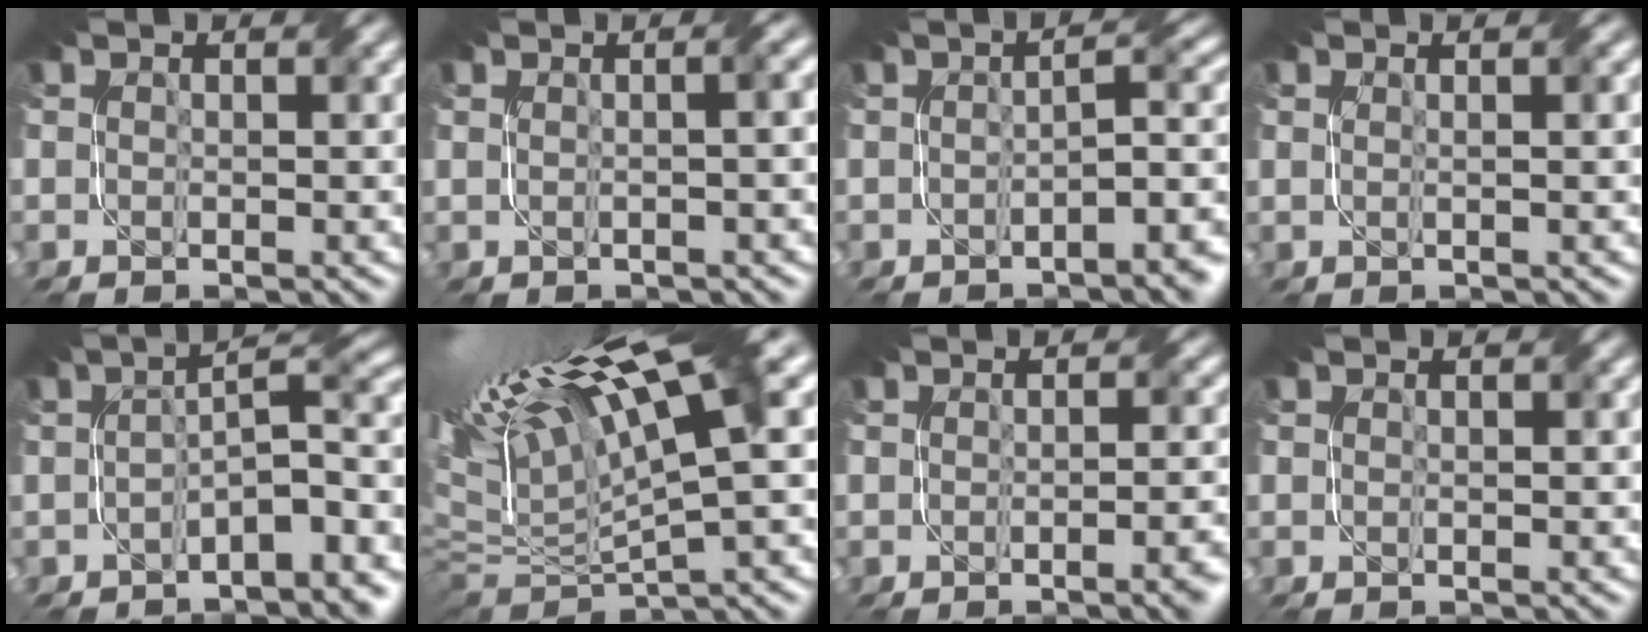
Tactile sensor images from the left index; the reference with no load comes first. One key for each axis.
{"total": 3.6, "fx": 0.7, "fy": 1.8, "fz": 3.0, "tx": -0.013, "ty": 0.022, "tz": -0.011}
{"total": 6.0, "fx": -2.2, "fy": 1.8, "fz": 5.3, "tx": -0.053, "ty": 0.010, "tz": -0.033}
{"total": 1.6, "fx": 0.6, "fy": 0.6, "fz": 1.4, "tx": -0.015, "ty": 0.001, "tz": -0.001}
{"total": 8.1, "fx": -2.8, "fy": 2.9, "fz": 7.0, "tx": -0.084, "ty": 0.013, "tz": -0.047}
{"total": 13.9, "fx": 5.1, "fy": 3.4, "fz": 12.5, "tx": -0.233, "ty": 0.033, "tz": 0.098}
{"total": 3.7, "fx": -1.3, "fy": 1.2, "fz": 3.2, "tx": -0.014, "ty": 0.004, "tz": -0.014}
{"total": 0.0}